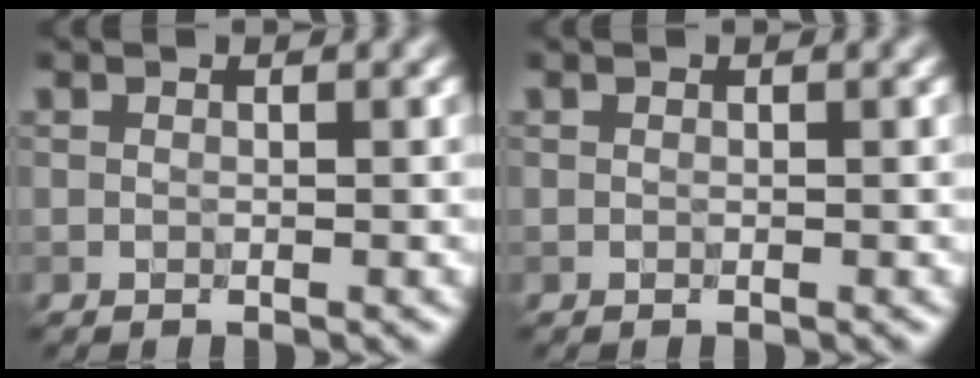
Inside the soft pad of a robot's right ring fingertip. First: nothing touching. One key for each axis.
{"total": 0.0}